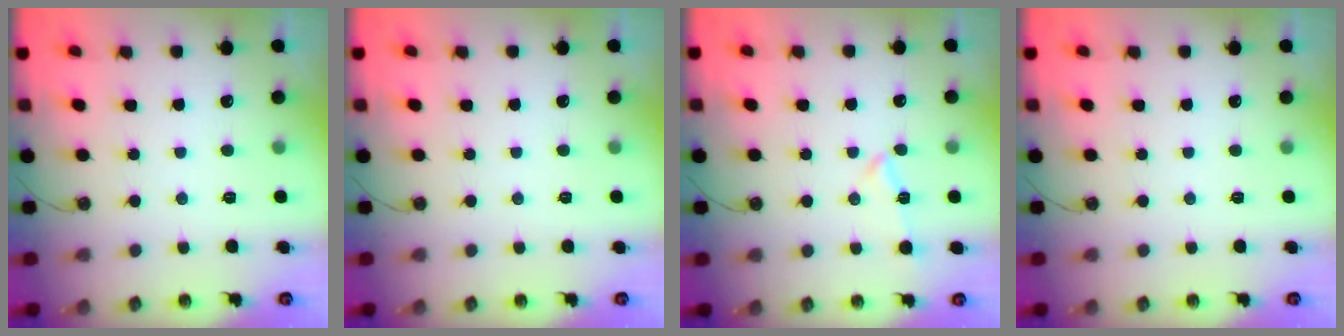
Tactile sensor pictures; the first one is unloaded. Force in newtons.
{"total": 0.0}
{"total": 5.9, "press": 5.6, "slide": 1.9}
{"total": 0.0}